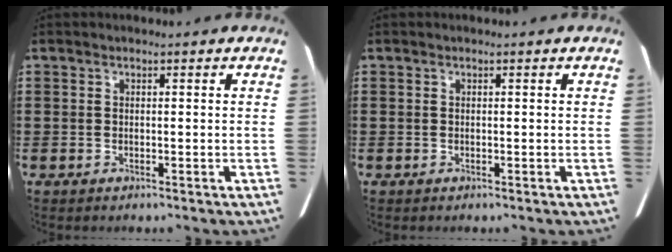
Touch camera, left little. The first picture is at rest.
{"total": 0.0}